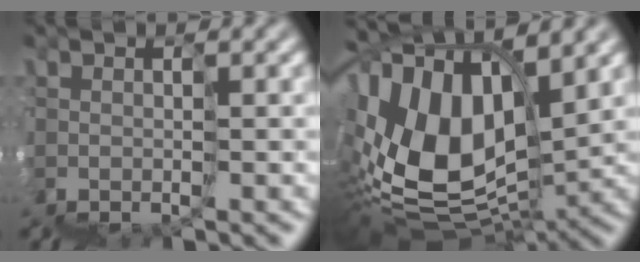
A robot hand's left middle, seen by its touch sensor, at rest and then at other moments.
{"total": 10.0, "force": [4.3, 5.1, 7.4], "torque": [-0.154, 0.032, 0.063]}